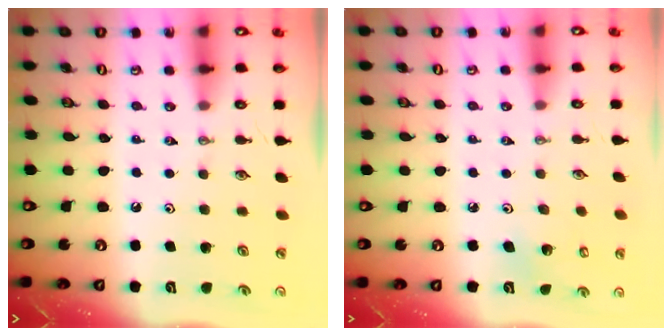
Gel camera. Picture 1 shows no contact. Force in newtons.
{"total": 3.0, "press": 2.6, "slide": 1.5}